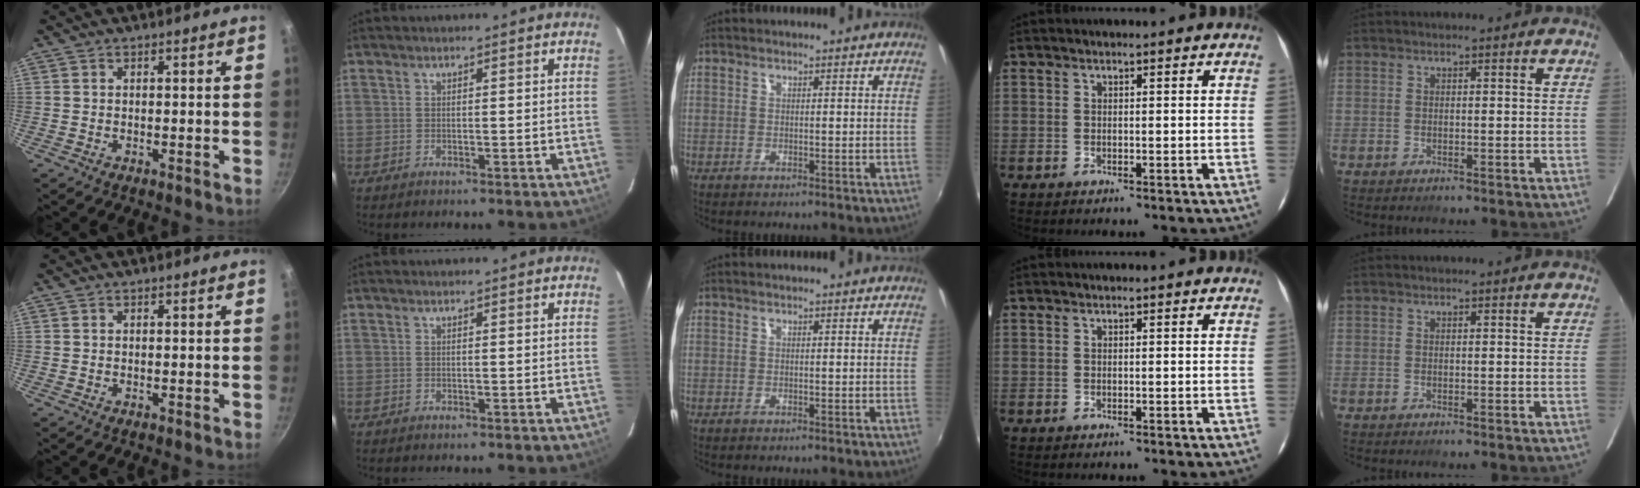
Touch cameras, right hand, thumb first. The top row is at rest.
{}